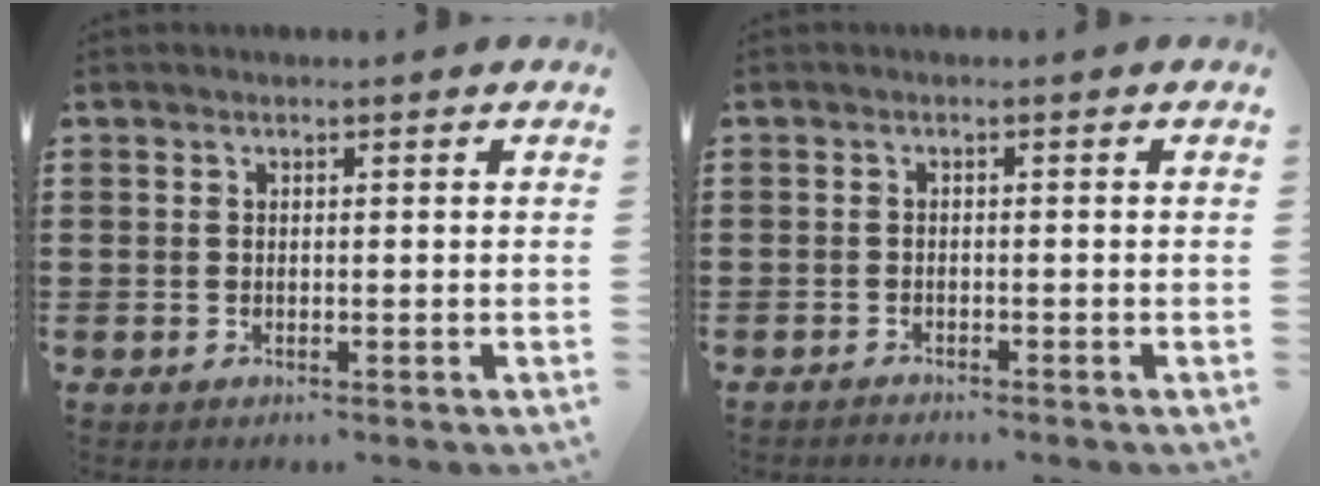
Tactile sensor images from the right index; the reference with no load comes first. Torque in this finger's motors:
{"motor_torque": [0.14, -0.39, -0.20, -0.04]}